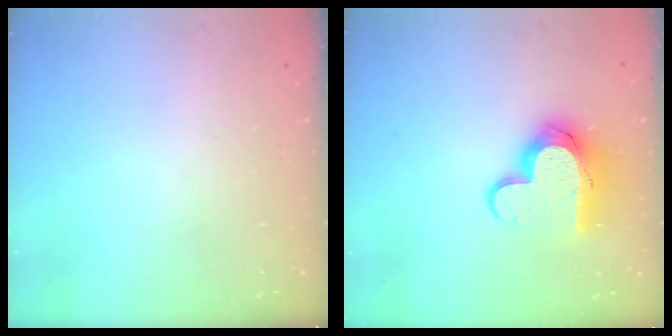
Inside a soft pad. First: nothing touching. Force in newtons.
{"total": 12.2, "press": 12.2, "slide": 1.0}